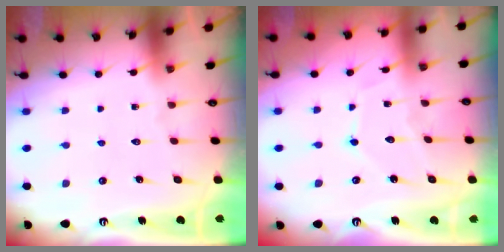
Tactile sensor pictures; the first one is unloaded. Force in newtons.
{"total": 7.6, "press": 7.6, "slide": 0.3}